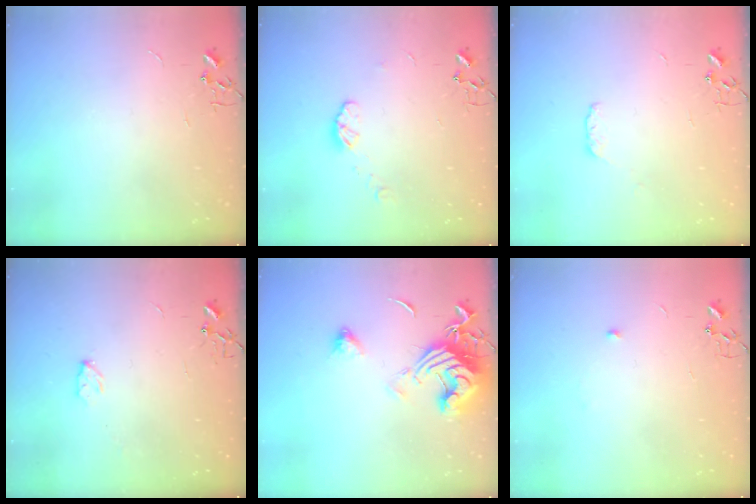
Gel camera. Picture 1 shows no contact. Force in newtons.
{"total": 5.8, "press": 5.8, "slide": 0.5}
{"total": 3.9, "press": 3.8, "slide": 0.6}
{"total": 3.8, "press": 3.8, "slide": 0.6}
{"total": 14.8, "press": 14.6, "slide": 1.8}
{"total": 3.9, "press": 3.8, "slide": 0.8}